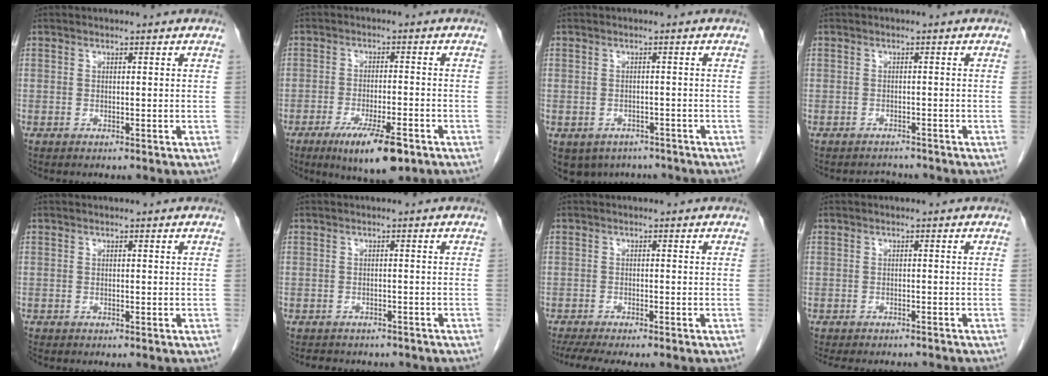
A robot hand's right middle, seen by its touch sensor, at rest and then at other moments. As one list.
[{"total": 9.6, "force": [-5.7, 1.9, 7.5], "torque": [-0.128, -0.019, -0.085]}, {"total": 6.6, "force": [-4.9, 4.2, 1.3], "torque": [-0.020, 0.000, -0.060]}, {"total": 1.8, "force": [-1.7, 0.5, -0.4], "torque": [0.000, -0.007, -0.024]}, {"total": 0.5, "force": [-0.5, 0.1, 0.0], "torque": [-0.007, -0.001, -0.013]}, {"total": 7.2, "force": [-6.2, 2.8, 2.3], "torque": [-0.040, 0.003, -0.069]}, {"total": 6.8, "force": [-5.6, 0.2, 3.9], "torque": [-0.059, -0.013, -0.089]}, {"total": 8.9, "force": [-8.3, 1.7, 2.9], "torque": [-0.042, -0.007, -0.102]}]